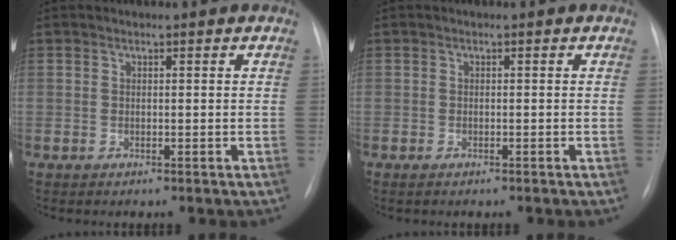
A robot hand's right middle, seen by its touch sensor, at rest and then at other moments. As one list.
[{"total": 1.0, "force": [-0.8, 0.3, 0.5], "torque": [-0.013, -0.002, -0.009]}]